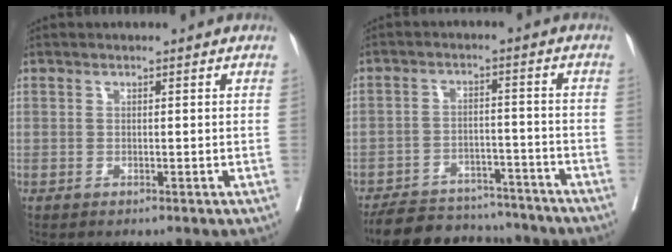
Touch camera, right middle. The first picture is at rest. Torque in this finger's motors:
{"motor_torque": [0.79, -1.15, -0.01, -0.01]}